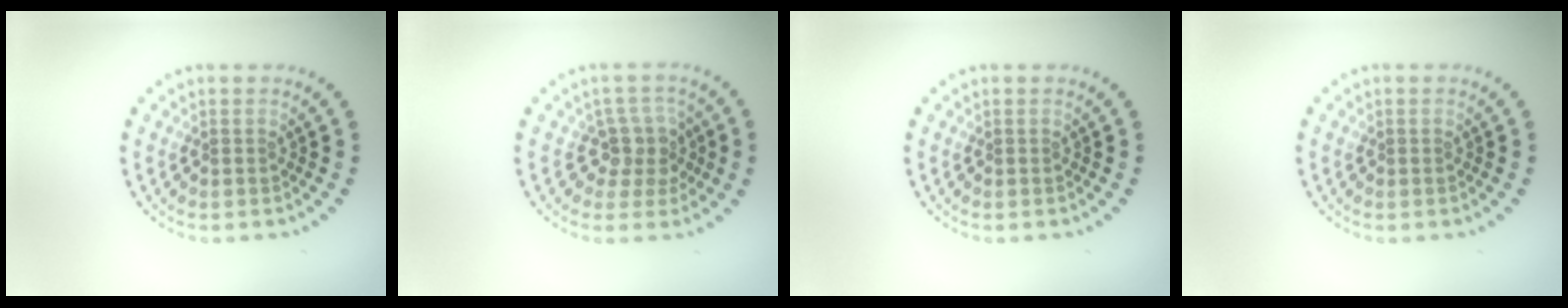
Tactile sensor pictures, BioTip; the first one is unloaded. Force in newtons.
{"total": 3.1, "press": 2.4, "slide": 2.0}
{"total": 0.0}
{"total": 0.0}